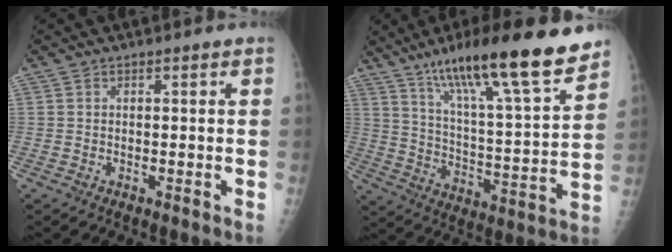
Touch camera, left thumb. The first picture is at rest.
{"total": 23.0, "force": [16.2, 3.1, 16.0], "torque": [-0.238, -0.065, 0.269]}